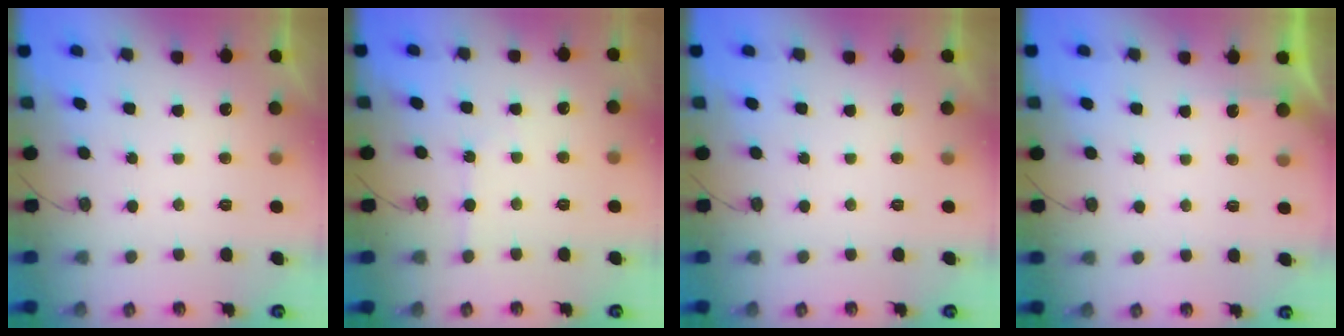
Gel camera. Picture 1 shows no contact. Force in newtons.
{"total": 1.9, "press": 1.8, "slide": 0.3}
{"total": 0.0}
{"total": 1.7, "press": 1.7, "slide": 0.3}